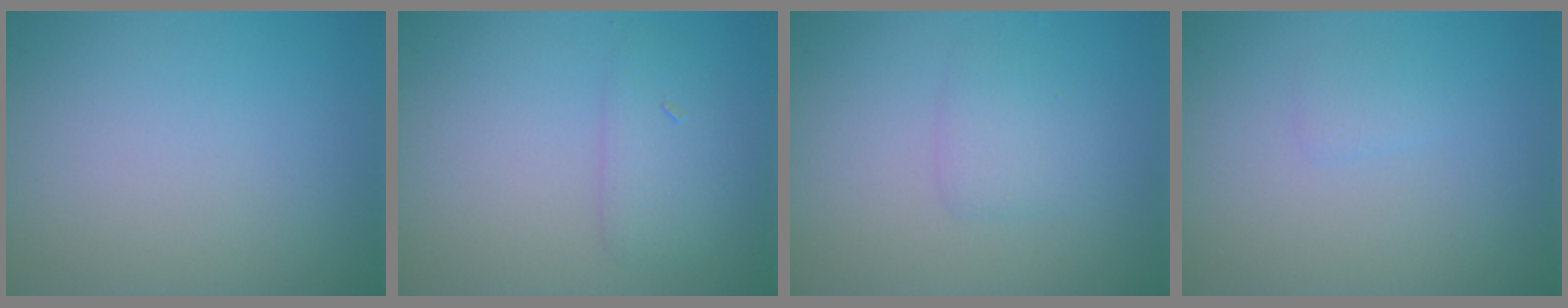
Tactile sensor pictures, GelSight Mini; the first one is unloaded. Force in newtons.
{"total": 2.1, "press": 2.1, "slide": 0.1}
{"total": 1.7, "press": 1.7, "slide": 0.0}
{"total": 0.7, "press": 0.7, "slide": 0.1}